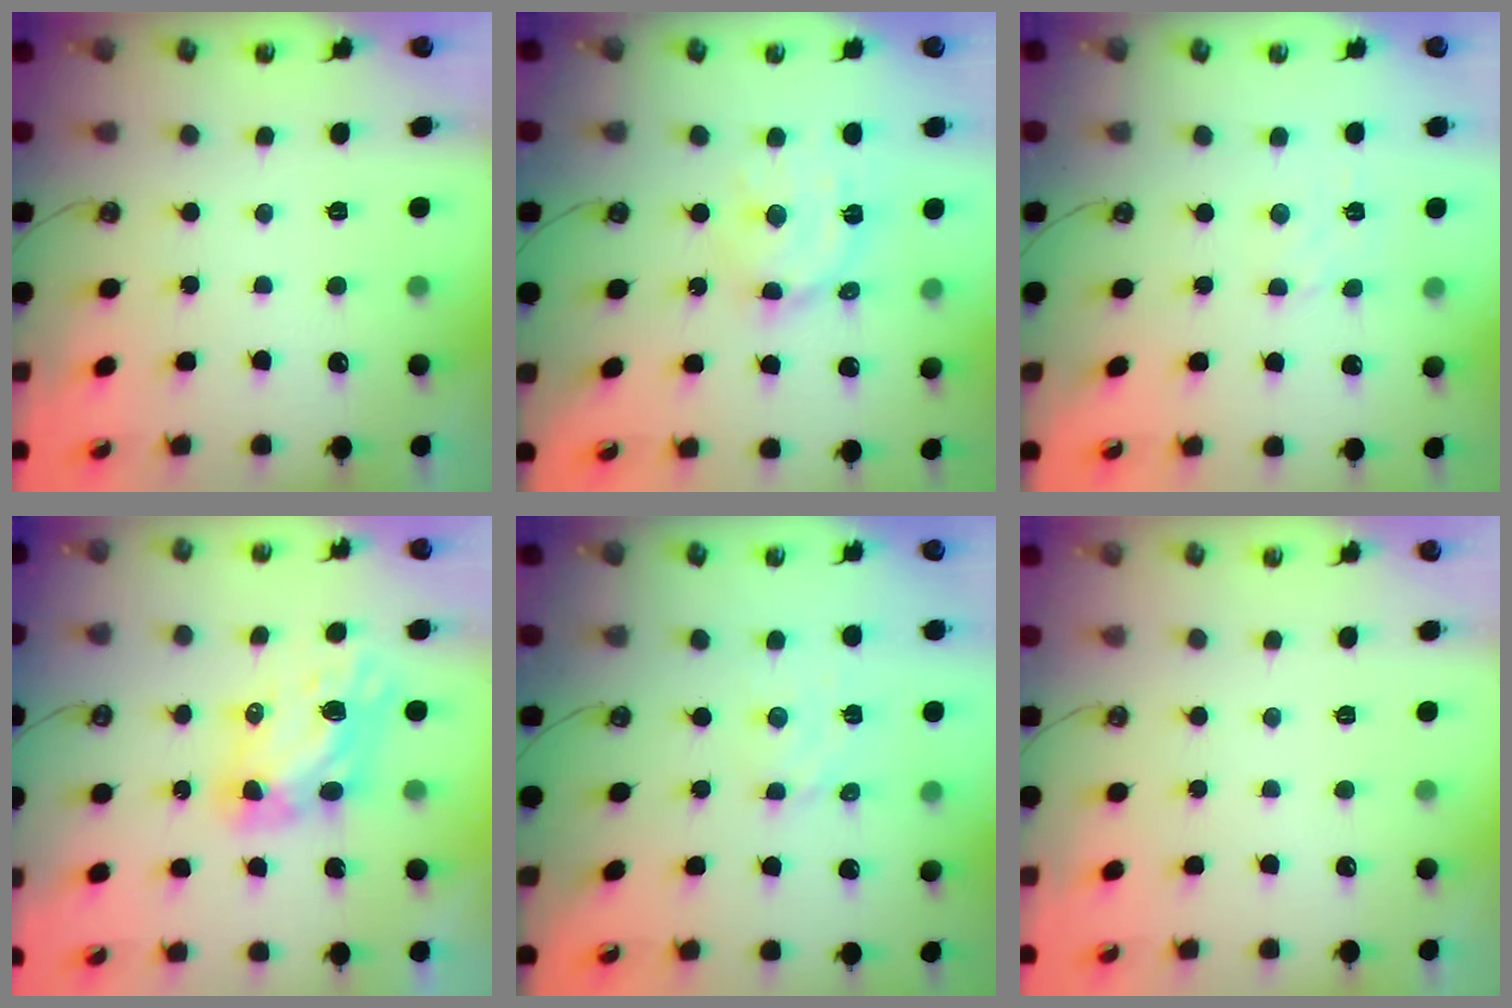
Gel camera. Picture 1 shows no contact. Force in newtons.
{"total": 12.6, "press": 12.5, "slide": 1.2}
{"total": 1.4, "press": 1.2, "slide": 0.7}
{"total": 7.4, "press": 7.4, "slide": 0.6}
{"total": 3.0, "press": 3.0, "slide": 0.1}
{"total": 0.0}